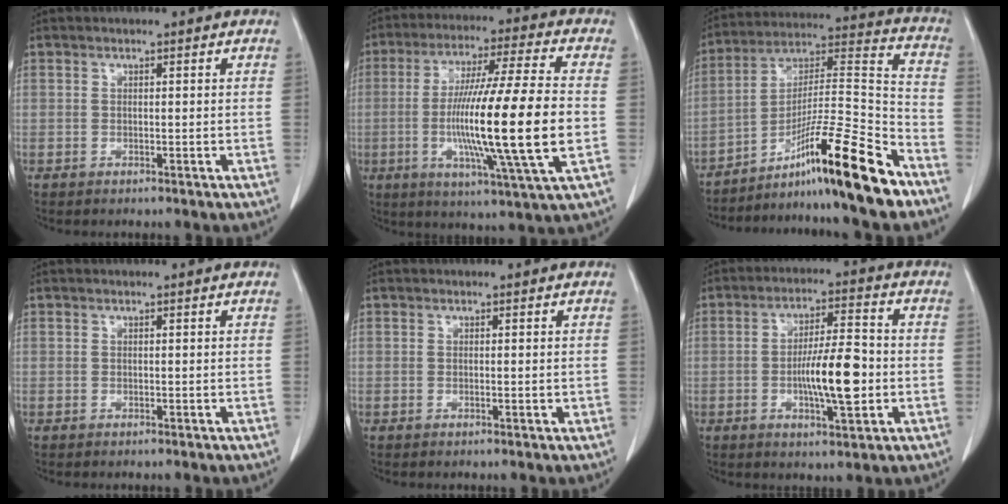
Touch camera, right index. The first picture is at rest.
{"total": 20.1, "force": [-2.7, -0.3, 19.9], "torque": [-0.354, -0.014, -0.054]}
{"total": 18.9, "force": [-12.7, -0.5, 13.9], "torque": [-0.239, 0.003, -0.211]}
{"total": 0.0}
{"total": 0.6, "force": [-0.1, 0.2, 0.6], "torque": [-0.010, -0.001, 0.000]}
{"total": 10.0, "force": [-1.9, 1.9, 9.7], "torque": [-0.169, 0.002, -0.030]}